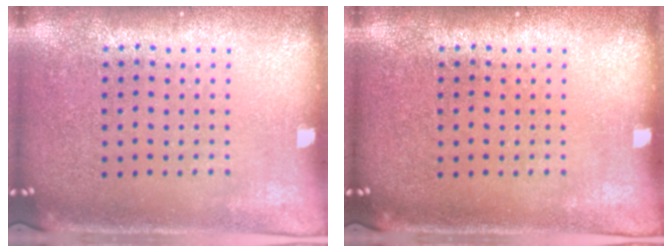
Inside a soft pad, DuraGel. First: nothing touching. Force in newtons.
{"total": 0.0}